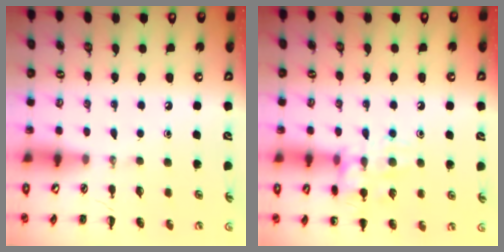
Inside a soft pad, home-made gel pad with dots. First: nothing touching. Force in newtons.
{"total": 13.8, "press": 13.7, "slide": 1.5}